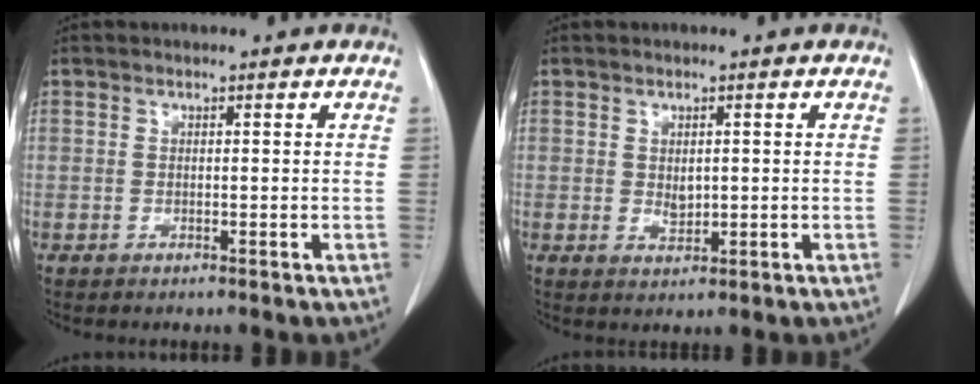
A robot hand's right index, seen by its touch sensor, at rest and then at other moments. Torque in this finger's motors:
{"motor_torque": [0.29, 0.21, -0.01, 0.03]}